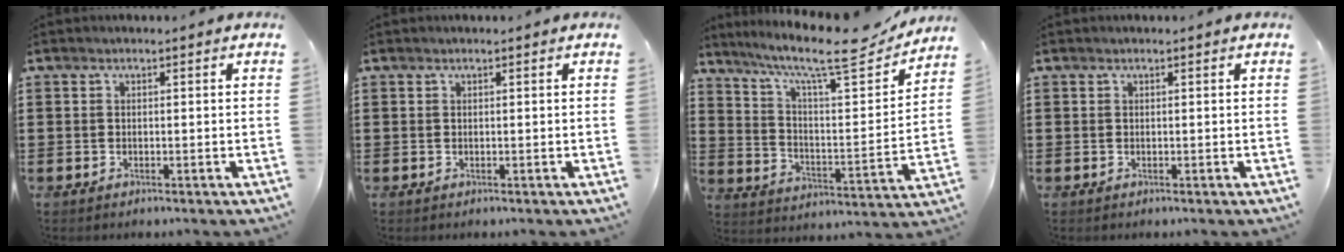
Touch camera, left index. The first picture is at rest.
{"total": 0.0}
{"total": 11.7, "force": [9.5, 1.8, 6.7], "torque": [-0.139, -0.059, 0.151]}
{"total": 0.0}